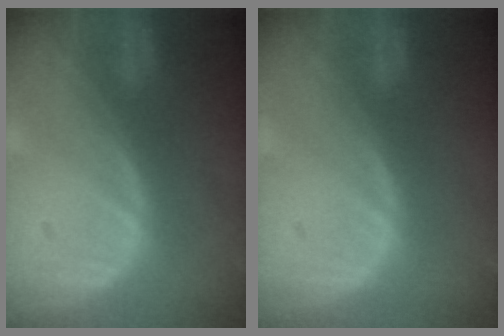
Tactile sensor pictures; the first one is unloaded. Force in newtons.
{"total": 0.0}